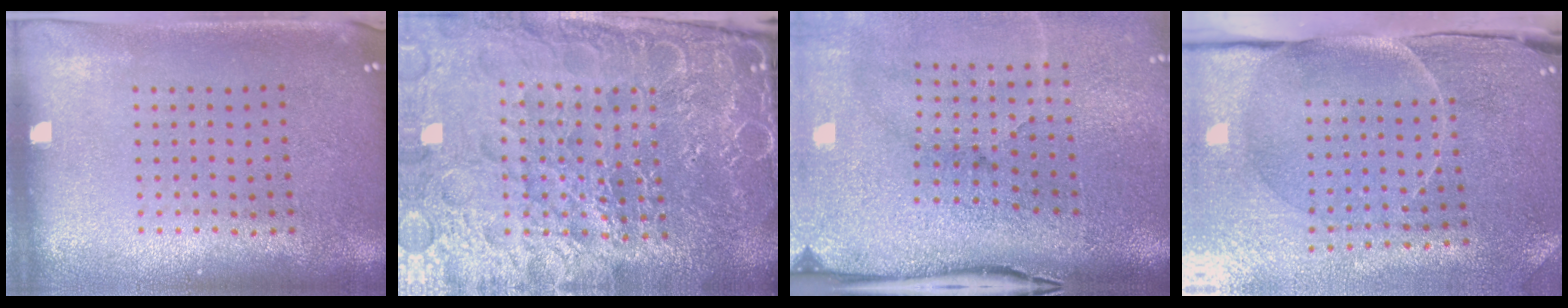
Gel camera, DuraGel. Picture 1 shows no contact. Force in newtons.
{"total": 6.2, "press": 5.6, "slide": 2.8}
{"total": 5.1, "press": 4.0, "slide": 3.2}
{"total": 3.8, "press": 3.6, "slide": 1.3}